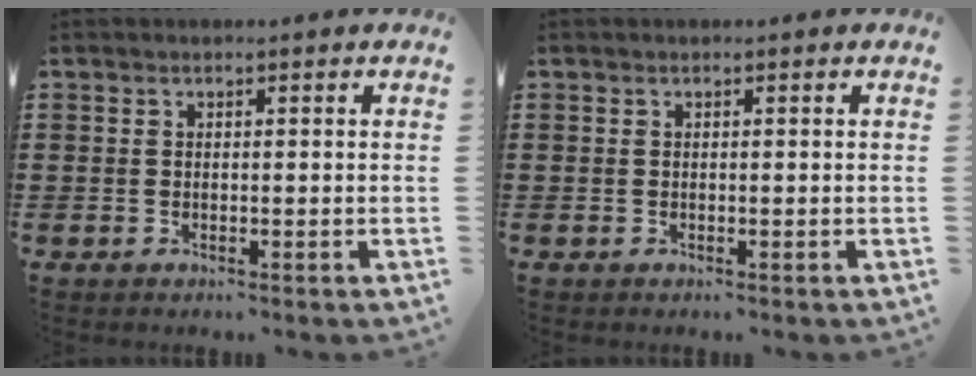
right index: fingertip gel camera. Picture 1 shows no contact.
{"total": 0.0}